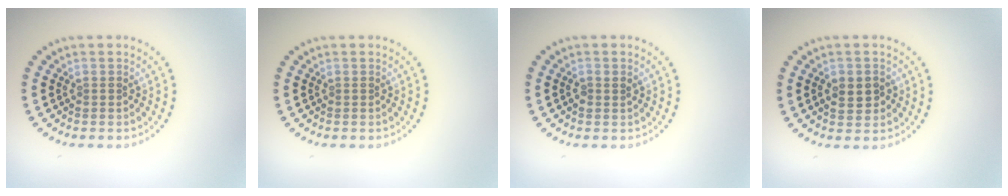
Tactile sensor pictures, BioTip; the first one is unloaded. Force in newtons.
{"total": 0.0}
{"total": 0.9, "press": 0.9, "slide": 0.2}
{"total": 2.3, "press": 2.3, "slide": 0.3}